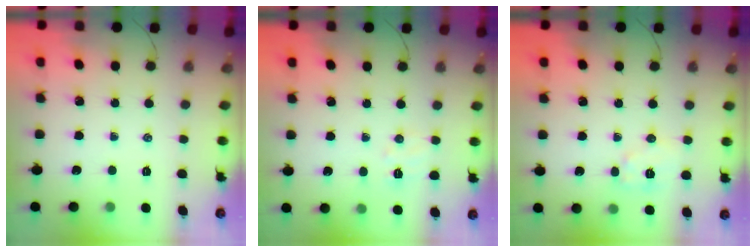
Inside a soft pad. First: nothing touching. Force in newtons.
{"total": 4.2, "press": 4.1, "slide": 1.0}
{"total": 6.8, "press": 6.8, "slide": 0.6}